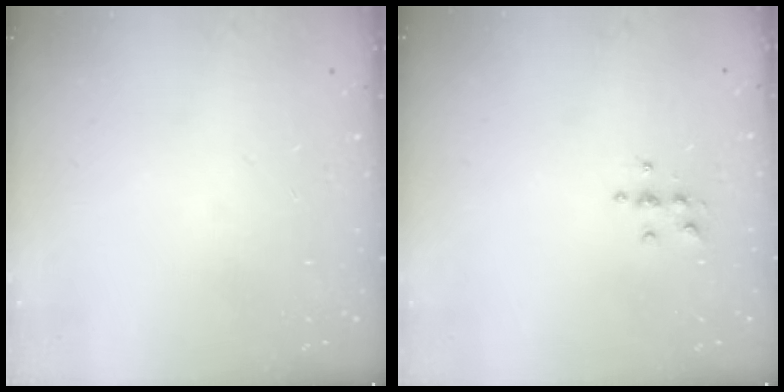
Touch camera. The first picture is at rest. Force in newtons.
{"total": 4.3, "press": 4.3, "slide": 0.6}